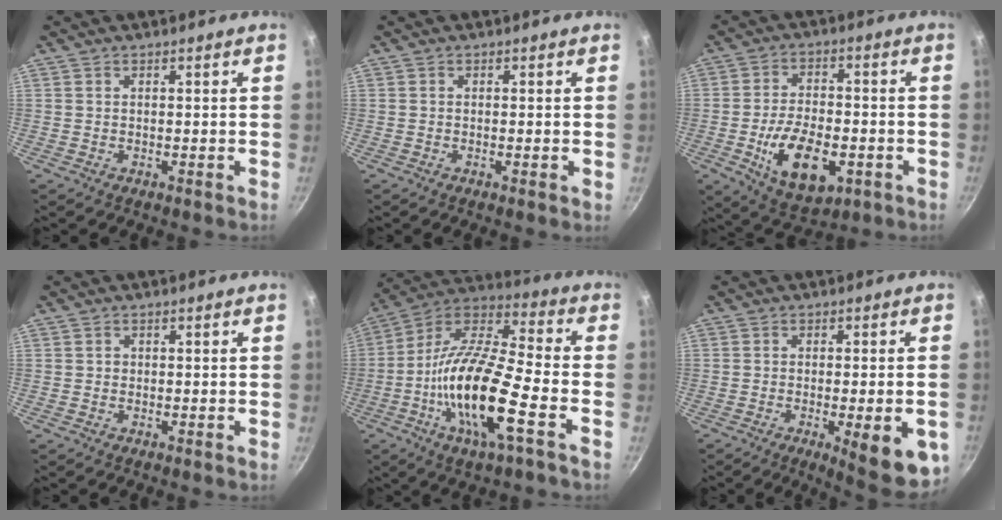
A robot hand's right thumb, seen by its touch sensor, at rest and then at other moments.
{"total": 0.7, "force": [-0.2, 0.0, 0.6], "torque": [-0.010, -0.001, -0.006]}
{"total": 14.2, "force": [-4.2, 7.7, 11.2], "torque": [-0.175, 0.011, -0.060]}
{"total": 0.6, "force": [0.0, 0.6, 0.1], "torque": [0.003, 0.003, -0.002]}
{"total": 19.9, "force": [-6.4, 5.1, 18.1], "torque": [-0.340, 0.031, -0.140]}
{"total": 12.0, "force": [-3.9, 3.1, 10.9], "torque": [-0.123, 0.004, -0.046]}